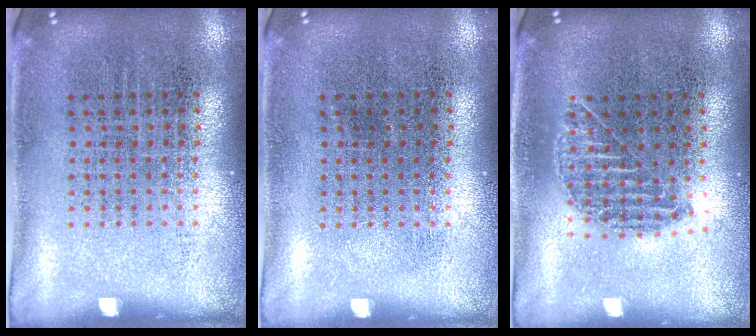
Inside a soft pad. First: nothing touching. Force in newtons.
{"total": 0.0}
{"total": 1.0, "press": 0.9, "slide": 0.4}